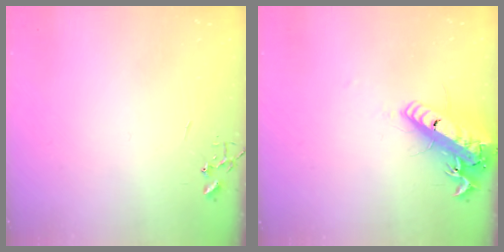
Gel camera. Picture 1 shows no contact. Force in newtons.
{"total": 19.5, "press": 19.2, "slide": 3.6}